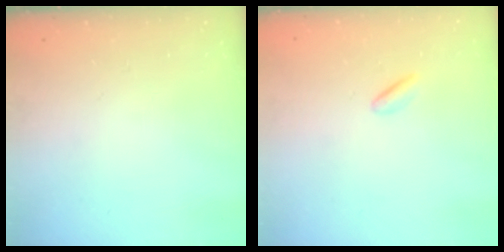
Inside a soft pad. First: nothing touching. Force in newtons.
{"total": 1.5, "press": 1.3, "slide": 0.7}